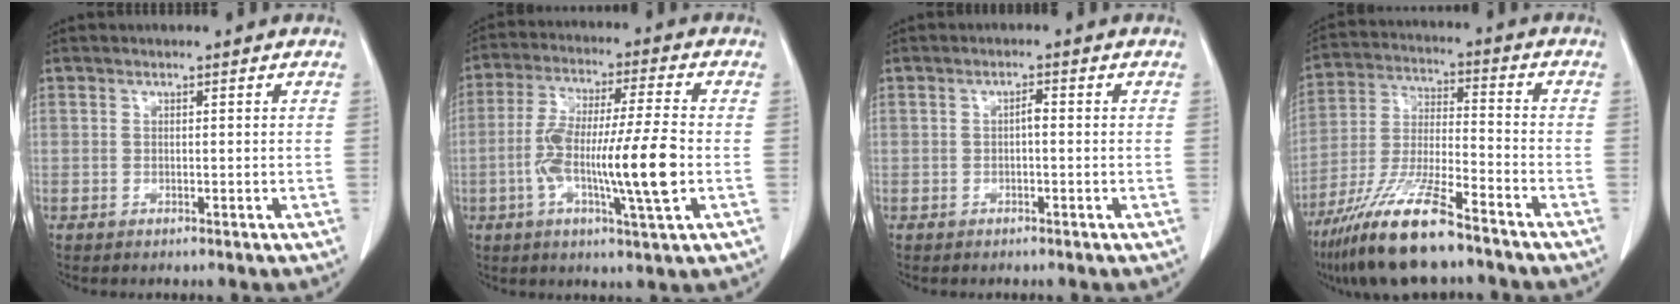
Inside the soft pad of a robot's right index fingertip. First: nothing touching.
{"total": 13.8, "force": [-2.7, 0.6, 13.6], "torque": [-0.250, -0.001, -0.051]}
{"total": 1.2, "force": [-0.2, 0.3, 1.1], "torque": [-0.021, 0.003, -0.003]}
{"total": 14.4, "force": [-10.5, 1.8, 9.7], "torque": [-0.204, -0.025, -0.196]}